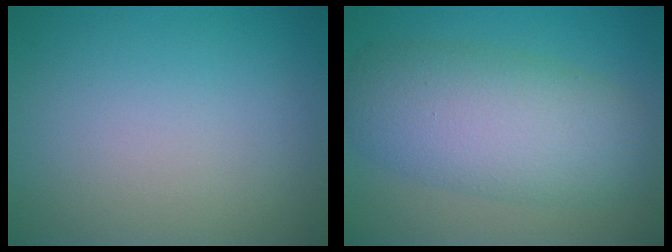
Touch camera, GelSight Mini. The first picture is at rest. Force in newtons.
{"total": 8.1, "press": 8.1, "slide": 0.2}